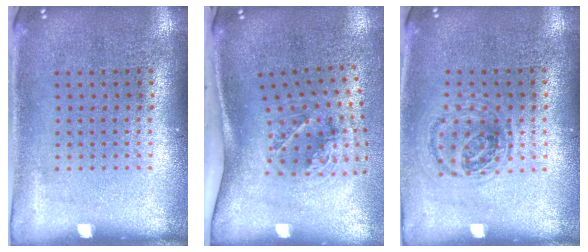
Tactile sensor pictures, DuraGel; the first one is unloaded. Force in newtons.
{"total": 1.9, "press": 1.3, "slide": 1.4}
{"total": 1.1, "press": 1.0, "slide": 0.5}